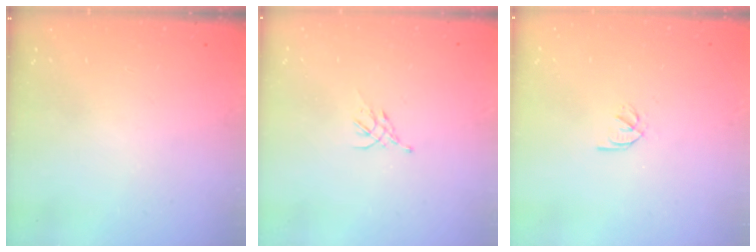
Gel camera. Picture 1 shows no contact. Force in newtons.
{"total": 1.9, "press": 1.8, "slide": 0.5}
{"total": 1.6, "press": 1.6, "slide": 0.3}